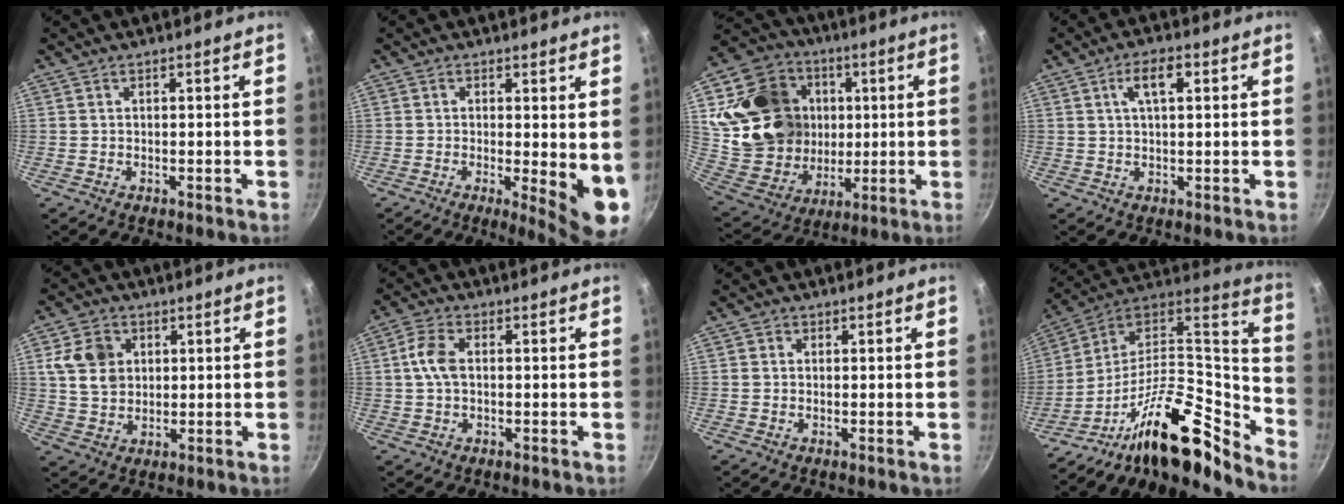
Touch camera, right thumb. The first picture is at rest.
{"total": 8.4, "force": [-0.3, 2.4, 8.0], "torque": [-0.102, -0.022, -0.002]}
{"total": 23.5, "force": [4.7, 19.7, 12.0], "torque": [-0.204, 0.002, 0.102]}
{"total": 5.2, "force": [1.7, 2.2, 4.3], "torque": [-0.071, 0.008, 0.029]}
{"total": 8.5, "force": [2.2, 6.9, 4.4], "torque": [-0.059, -0.005, 0.040]}
{"total": 5.5, "force": [0.5, 3.3, 4.3], "torque": [-0.089, 0.013, 0.004]}
{"total": 0.8, "force": [0.2, 0.8, 0.2], "torque": [-0.003, 0.001, 0.000]}
{"total": 23.7, "force": [-16.0, 8.6, 15.2], "torque": [-0.177, 0.111, -0.293]}